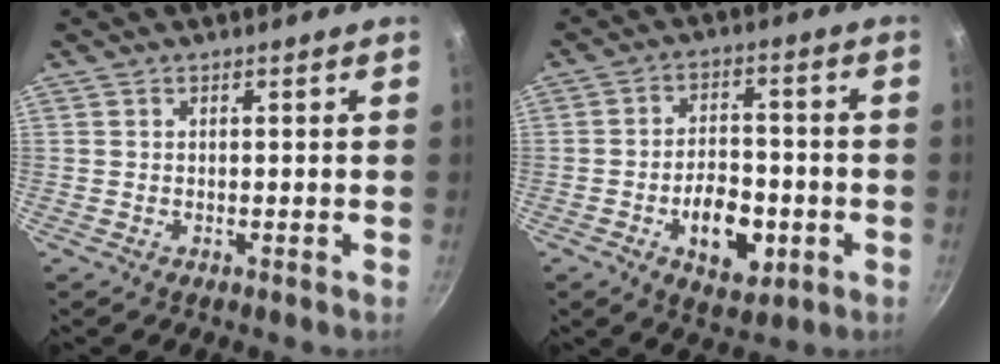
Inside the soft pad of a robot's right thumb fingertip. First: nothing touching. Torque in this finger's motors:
{"motor_torque": [-0.22, 0.43, 0.61, 0.28, 0.27]}